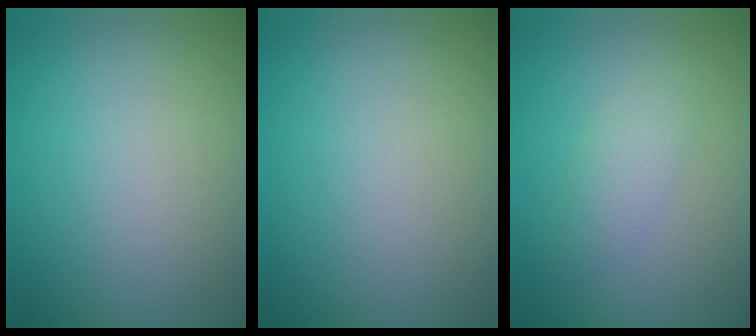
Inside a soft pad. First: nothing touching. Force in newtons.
{"total": 0.0}
{"total": 1.8, "press": 1.8, "slide": 0.1}